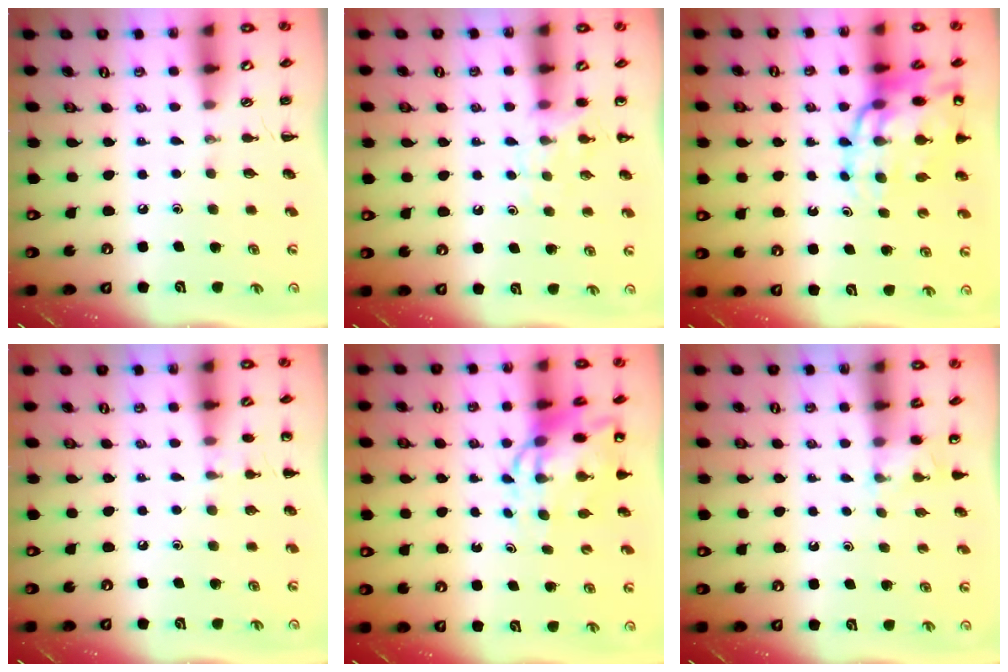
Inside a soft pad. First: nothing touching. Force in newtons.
{"total": 6.5, "press": 6.3, "slide": 1.7}
{"total": 16.5, "press": 15.9, "slide": 4.1}
{"total": 5.3, "press": 5.0, "slide": 1.8}
{"total": 10.0, "press": 9.6, "slide": 2.6}
{"total": 2.2, "press": 2.2, "slide": 0.6}